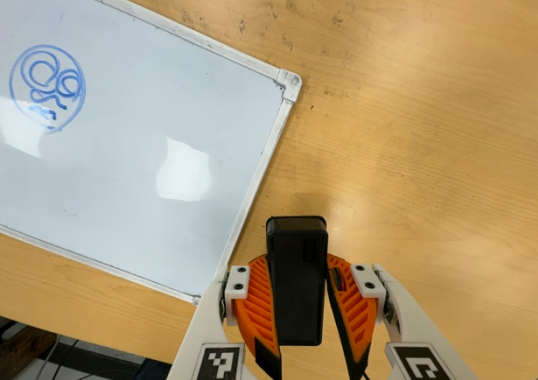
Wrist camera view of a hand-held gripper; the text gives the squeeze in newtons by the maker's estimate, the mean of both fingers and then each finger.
{"total": 8.9, "left": 7.2, "right": 10.7}